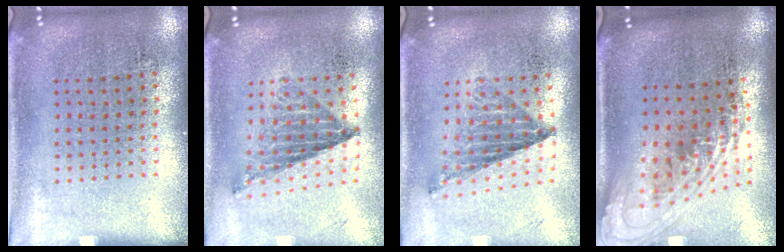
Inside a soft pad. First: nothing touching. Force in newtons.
{"total": 0.8, "press": 0.8, "slide": 0.1}
{"total": 0.9, "press": 0.9, "slide": 0.1}
{"total": 2.4, "press": 1.7, "slide": 1.7}